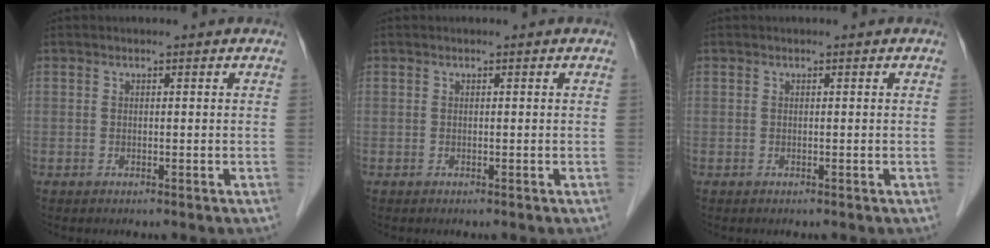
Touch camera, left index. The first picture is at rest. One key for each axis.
{"total": 0.0}
{"total": 0.0}